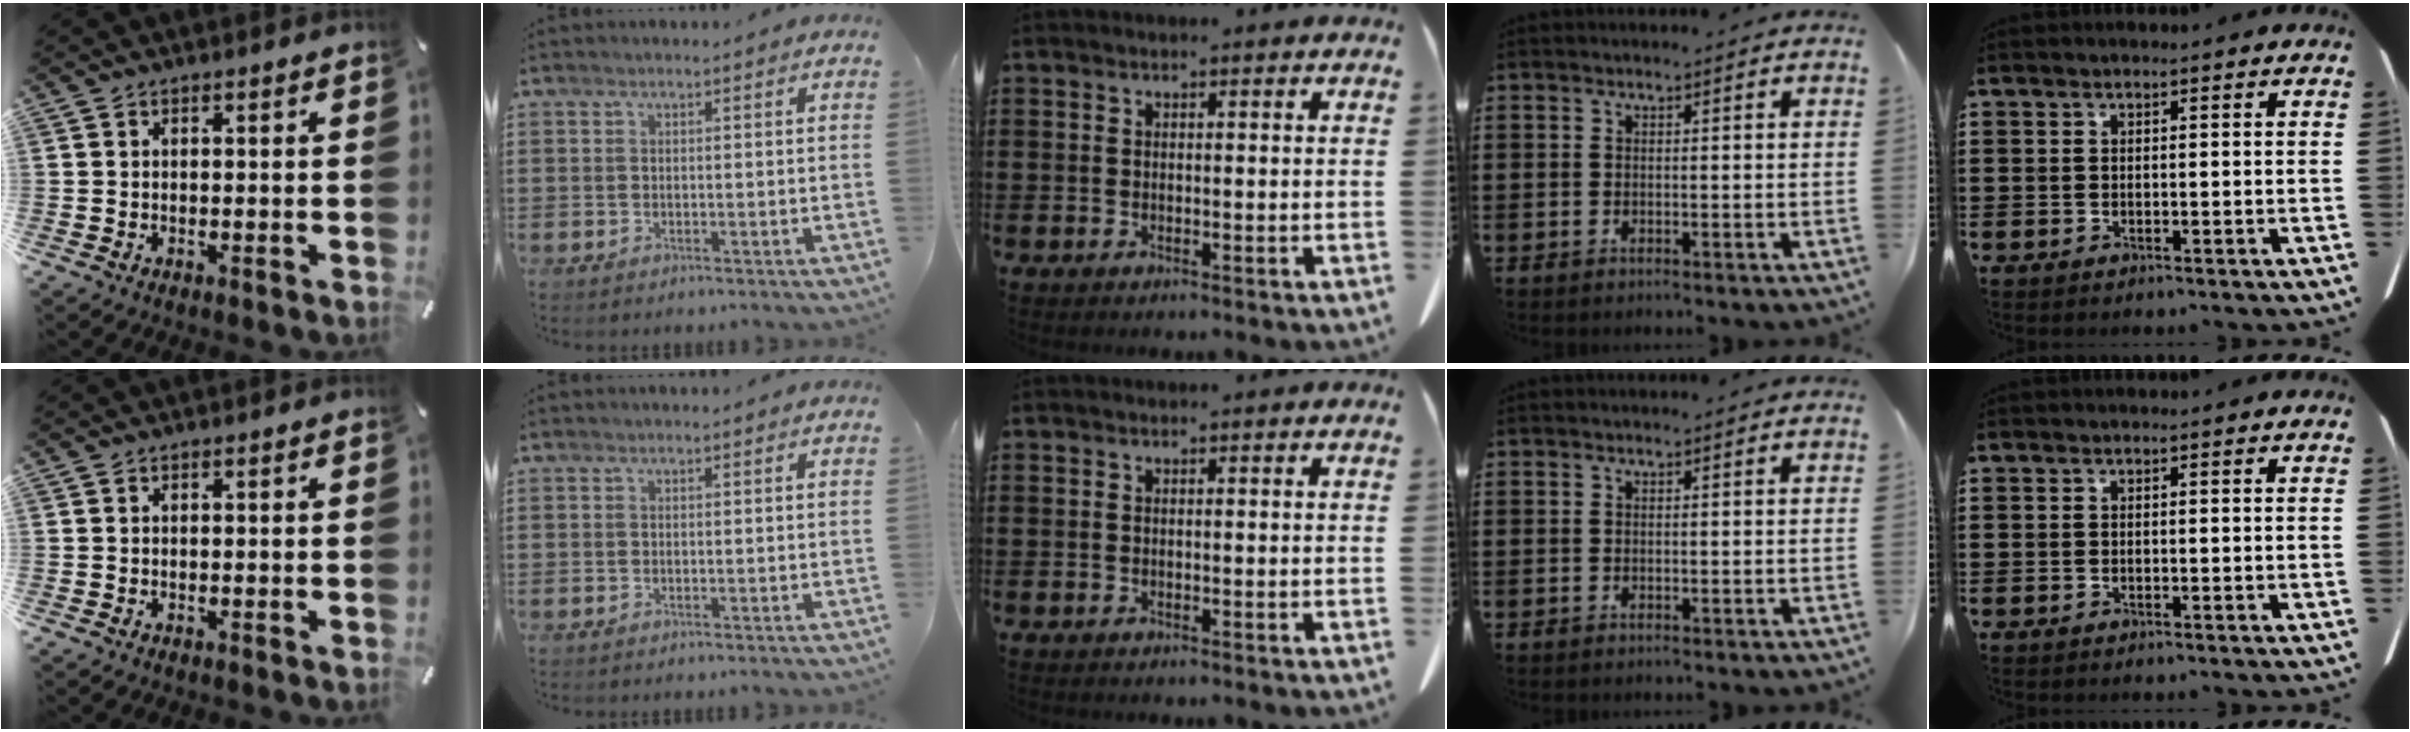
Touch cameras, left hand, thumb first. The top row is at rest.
{}